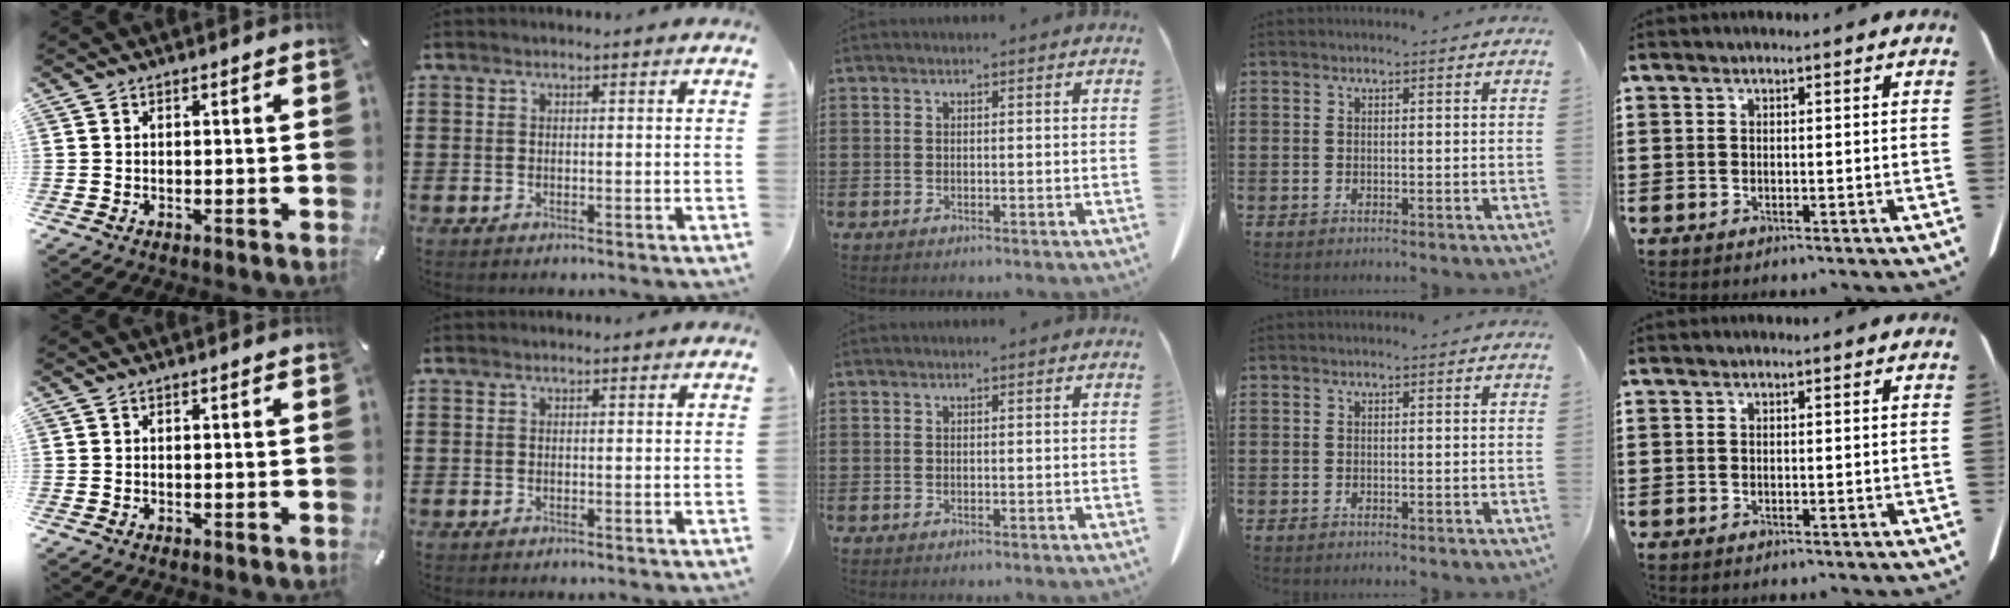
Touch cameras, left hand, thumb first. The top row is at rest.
{}